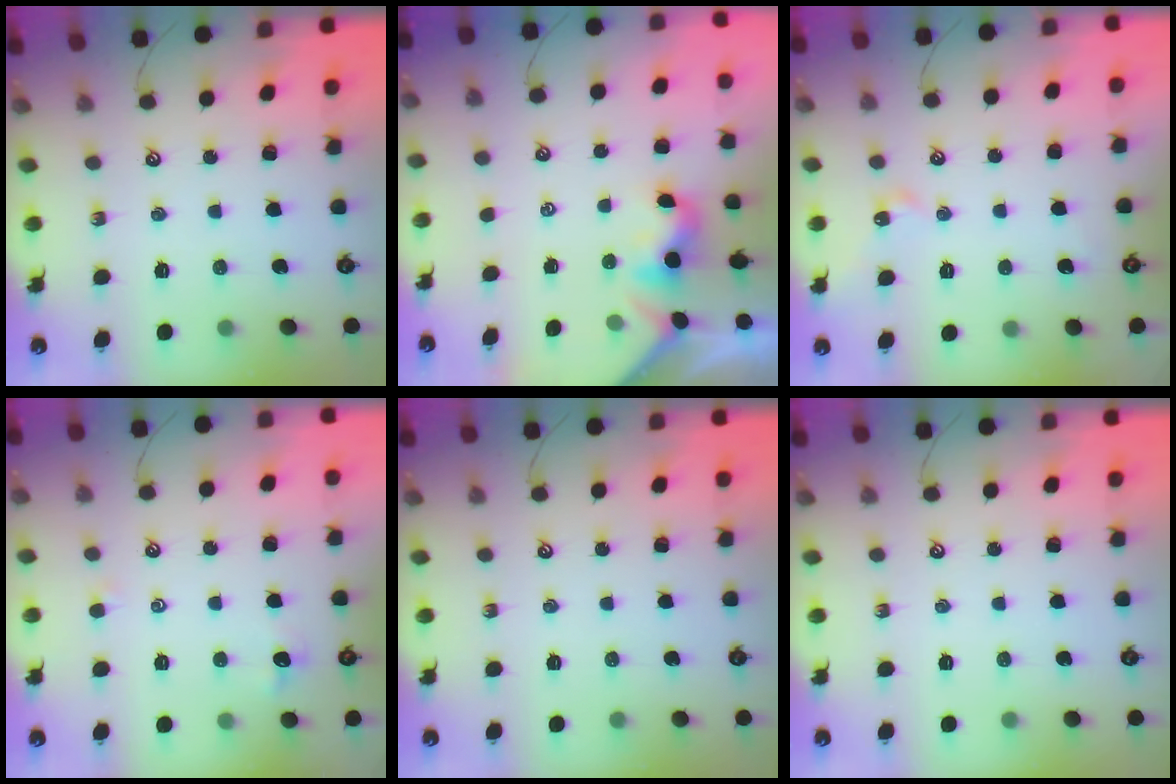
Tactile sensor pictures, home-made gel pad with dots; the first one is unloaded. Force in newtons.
{"total": 2.0, "press": 2.0, "slide": 0.5}
{"total": 1.9, "press": 1.9, "slide": 0.1}
{"total": 0.9, "press": 0.8, "slide": 0.5}
{"total": 0.0}
{"total": 0.0}